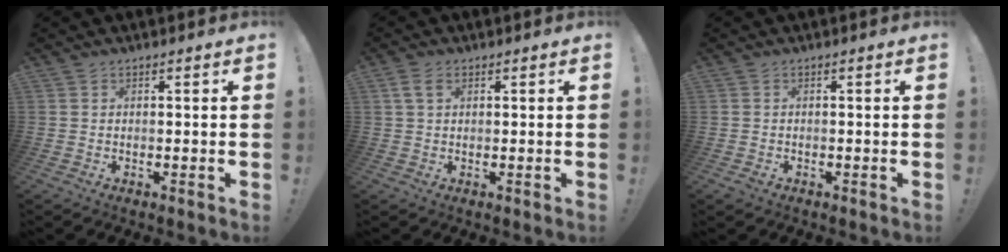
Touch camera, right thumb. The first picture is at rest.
{"total": 3.6, "force": [1.5, 1.9, 2.7], "torque": [-0.051, 0.004, 0.028]}
{"total": 1.3, "force": [-0.9, 0.8, 0.5], "torque": [-0.007, 0.005, -0.015]}